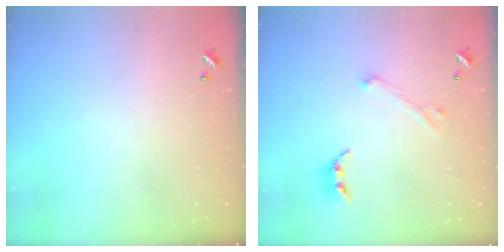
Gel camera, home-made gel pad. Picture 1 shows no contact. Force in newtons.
{"total": 2.9, "press": 2.8, "slide": 0.8}